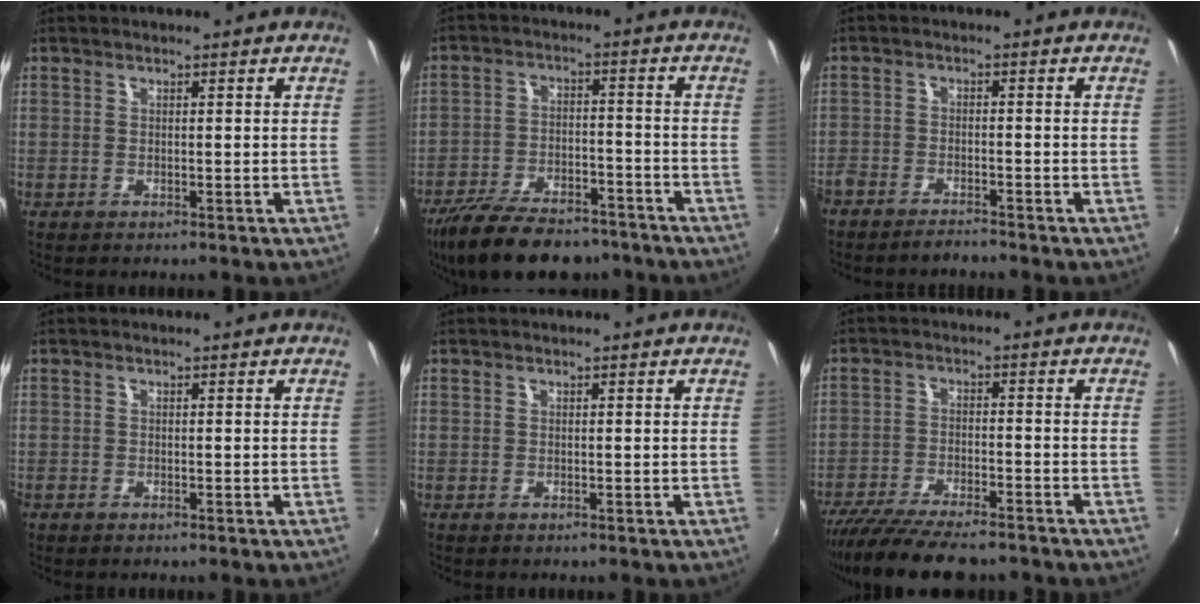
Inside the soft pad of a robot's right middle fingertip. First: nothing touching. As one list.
[{"total": 18.0, "force": [-14.2, 6.8, 8.7], "torque": [-0.183, -0.022, -0.221]}, {"total": 5.2, "force": [-4.7, 1.3, 1.6], "torque": [-0.053, -0.011, -0.085]}, {"total": 0.7, "force": [-0.6, 0.4, 0.1], "torque": [-0.004, -0.004, -0.015]}, {"total": 0.0}, {"total": 13.8, "force": [-11.6, 3.1, 6.7], "torque": [-0.146, -0.034, -0.194]}]